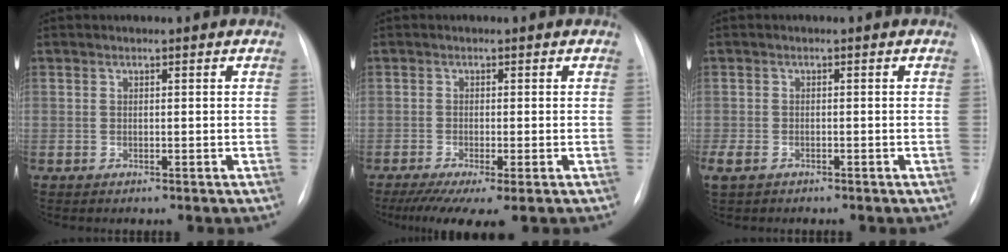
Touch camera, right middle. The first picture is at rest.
{"total": 7.0, "force": [-4.4, 1.1, 5.3], "torque": [-0.084, -0.021, -0.075]}
{"total": 3.9, "force": [-2.5, 2.2, 2.0], "torque": [-0.046, -0.007, -0.040]}